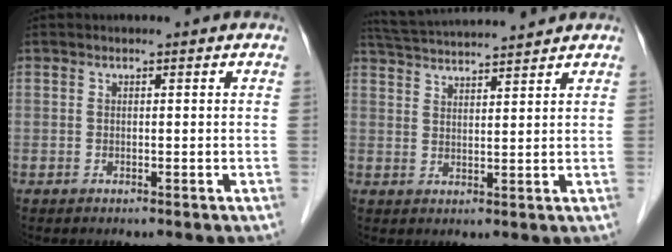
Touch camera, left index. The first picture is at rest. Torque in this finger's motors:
{"motor_torque": [0.49, -0.79, 0.03, -0.01]}